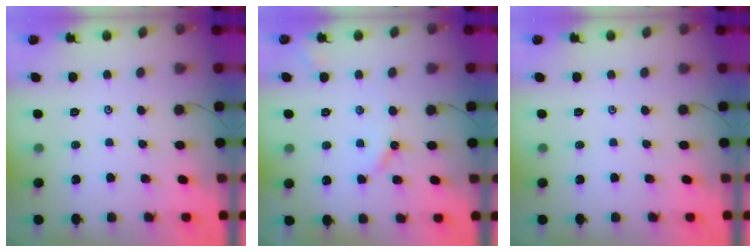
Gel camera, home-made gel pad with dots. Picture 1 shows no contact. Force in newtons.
{"total": 4.0, "press": 3.9, "slide": 0.5}
{"total": 0.0}